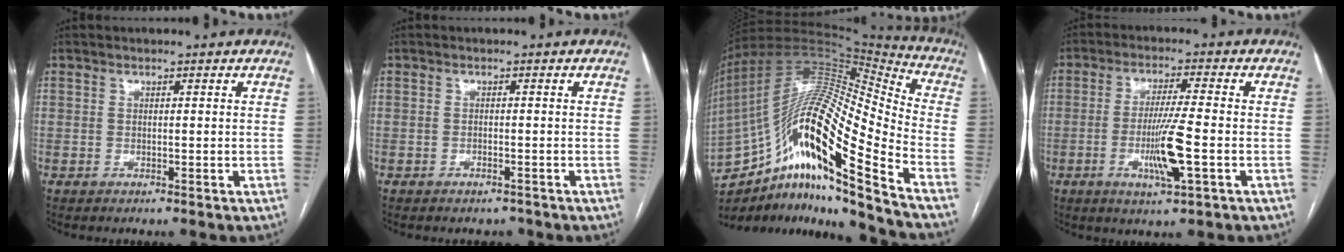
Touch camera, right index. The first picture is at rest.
{"total": 1.6, "force": [-1.4, 0.7, 0.2], "torque": [-0.003, 0.001, -0.017]}
{"total": 25.2, "force": [-14.2, 2.6, 20.6], "torque": [-0.385, 0.009, -0.253]}
{"total": 8.5, "force": [-2.4, 0.0, 8.2], "torque": [-0.156, -0.013, -0.044]}